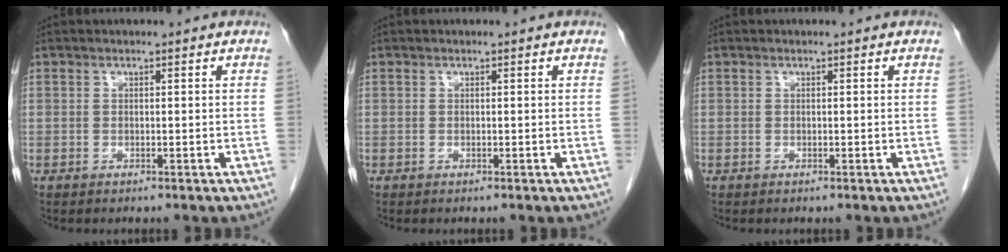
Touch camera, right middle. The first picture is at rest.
{"total": 0.0}
{"total": 0.0}